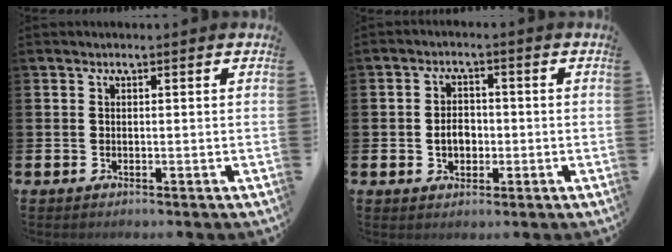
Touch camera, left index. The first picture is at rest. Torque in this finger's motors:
{"motor_torque": [0.13, 0.02, 0.11, 0.10]}